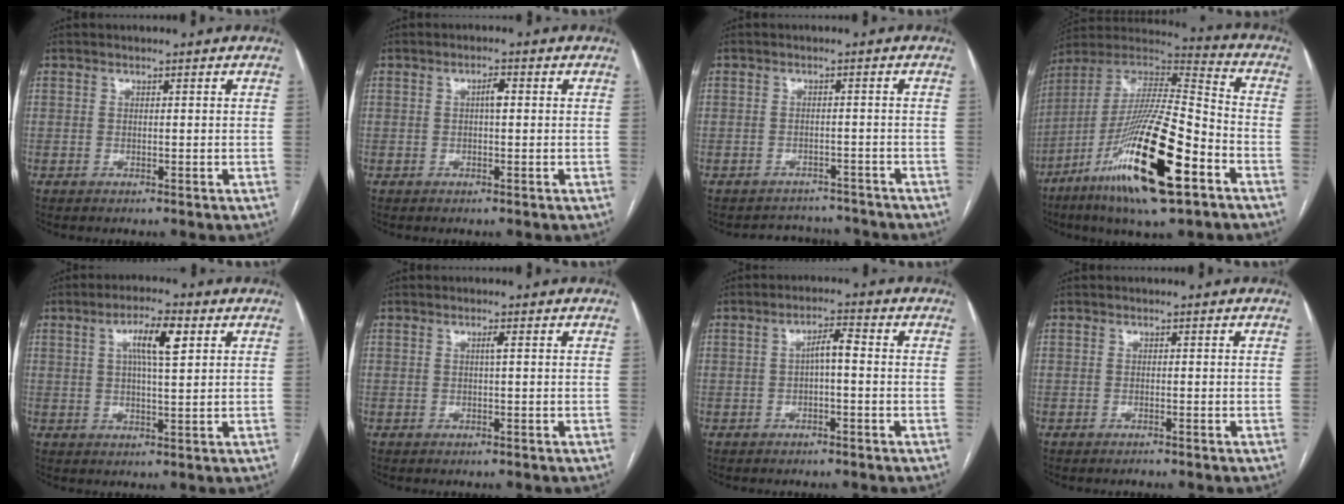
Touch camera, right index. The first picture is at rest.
{"total": 1.9, "force": [0.3, 0.5, 1.8], "torque": [-0.029, 0.004, 0.004]}
{"total": 5.9, "force": [-5.4, 2.0, -0.7], "torque": [0.016, 0.020, -0.067]}
{"total": 24.2, "force": [-11.2, 3.4, 21.2], "torque": [-0.406, -0.042, -0.198]}
{"total": 6.5, "force": [2.3, 1.0, 6.1], "torque": [-0.110, 0.009, 0.037]}
{"total": 0.8, "force": [0.2, -0.2, 0.8], "torque": [-0.014, 0.002, 0.003]}
{"total": 3.2, "force": [-0.3, 0.7, 3.1], "torque": [-0.053, 0.013, -0.004]}
{"total": 0.6, "force": [-0.6, 0.0, 0.2], "torque": [-0.008, -0.001, -0.009]}